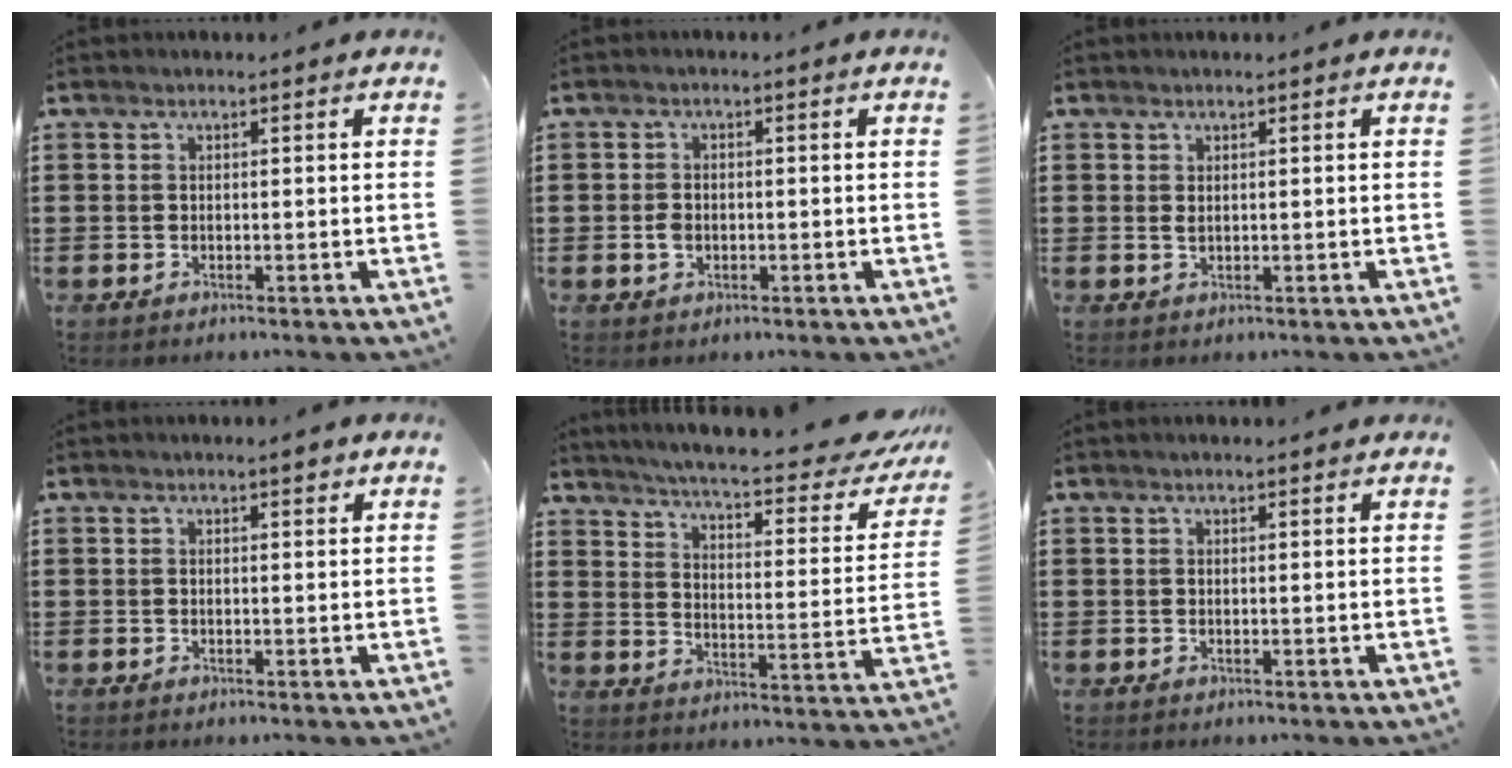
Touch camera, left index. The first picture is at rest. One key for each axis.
{"total": 1.8, "fx": -0.3, "fy": 1.3, "fz": 1.3, "tx": -0.034, "ty": 0.001, "tz": -0.009}
{"total": 0.8, "fx": 0.4, "fy": 0.2, "fz": 0.7, "tx": -0.015, "ty": 0.003, "tz": 0.006}
{"total": 1.6, "fx": 1.2, "fy": 0.3, "fz": 1.0, "tx": -0.014, "ty": -0.001, "tz": 0.019}
{"total": 6.1, "fx": 5.2, "fy": -0.4, "fz": 3.2, "tx": -0.076, "ty": -0.044, "tz": 0.083}
{"total": 0.8, "fx": 0.7, "fy": 0.0, "fz": 0.4, "tx": -0.009, "ty": -0.001, "tz": 0.013}